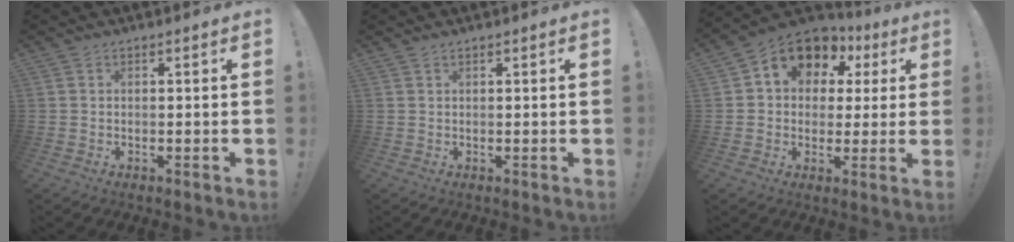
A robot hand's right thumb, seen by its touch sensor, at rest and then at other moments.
{"total": 0.5, "force": [0.5, 0.2, 0.1], "torque": [0.002, -0.002, 0.009]}
{"total": 11.0, "force": [5.4, 8.2, 5.1], "torque": [-0.082, -0.032, 0.100]}